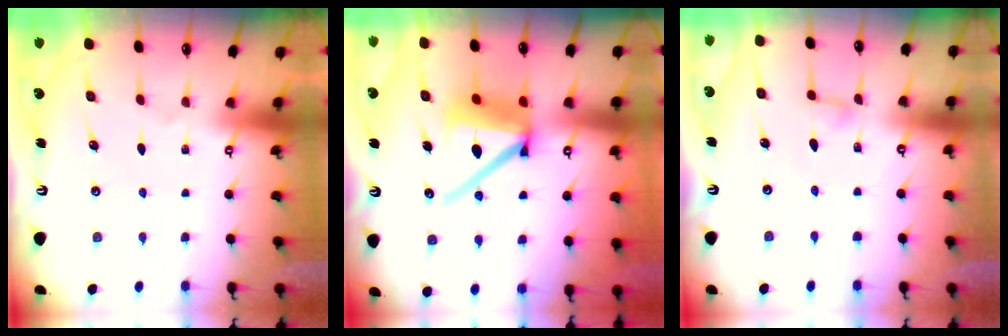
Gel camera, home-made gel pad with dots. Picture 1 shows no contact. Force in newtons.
{"total": 12.9, "press": 12.8, "slide": 1.5}
{"total": 3.4, "press": 3.4, "slide": 0.4}